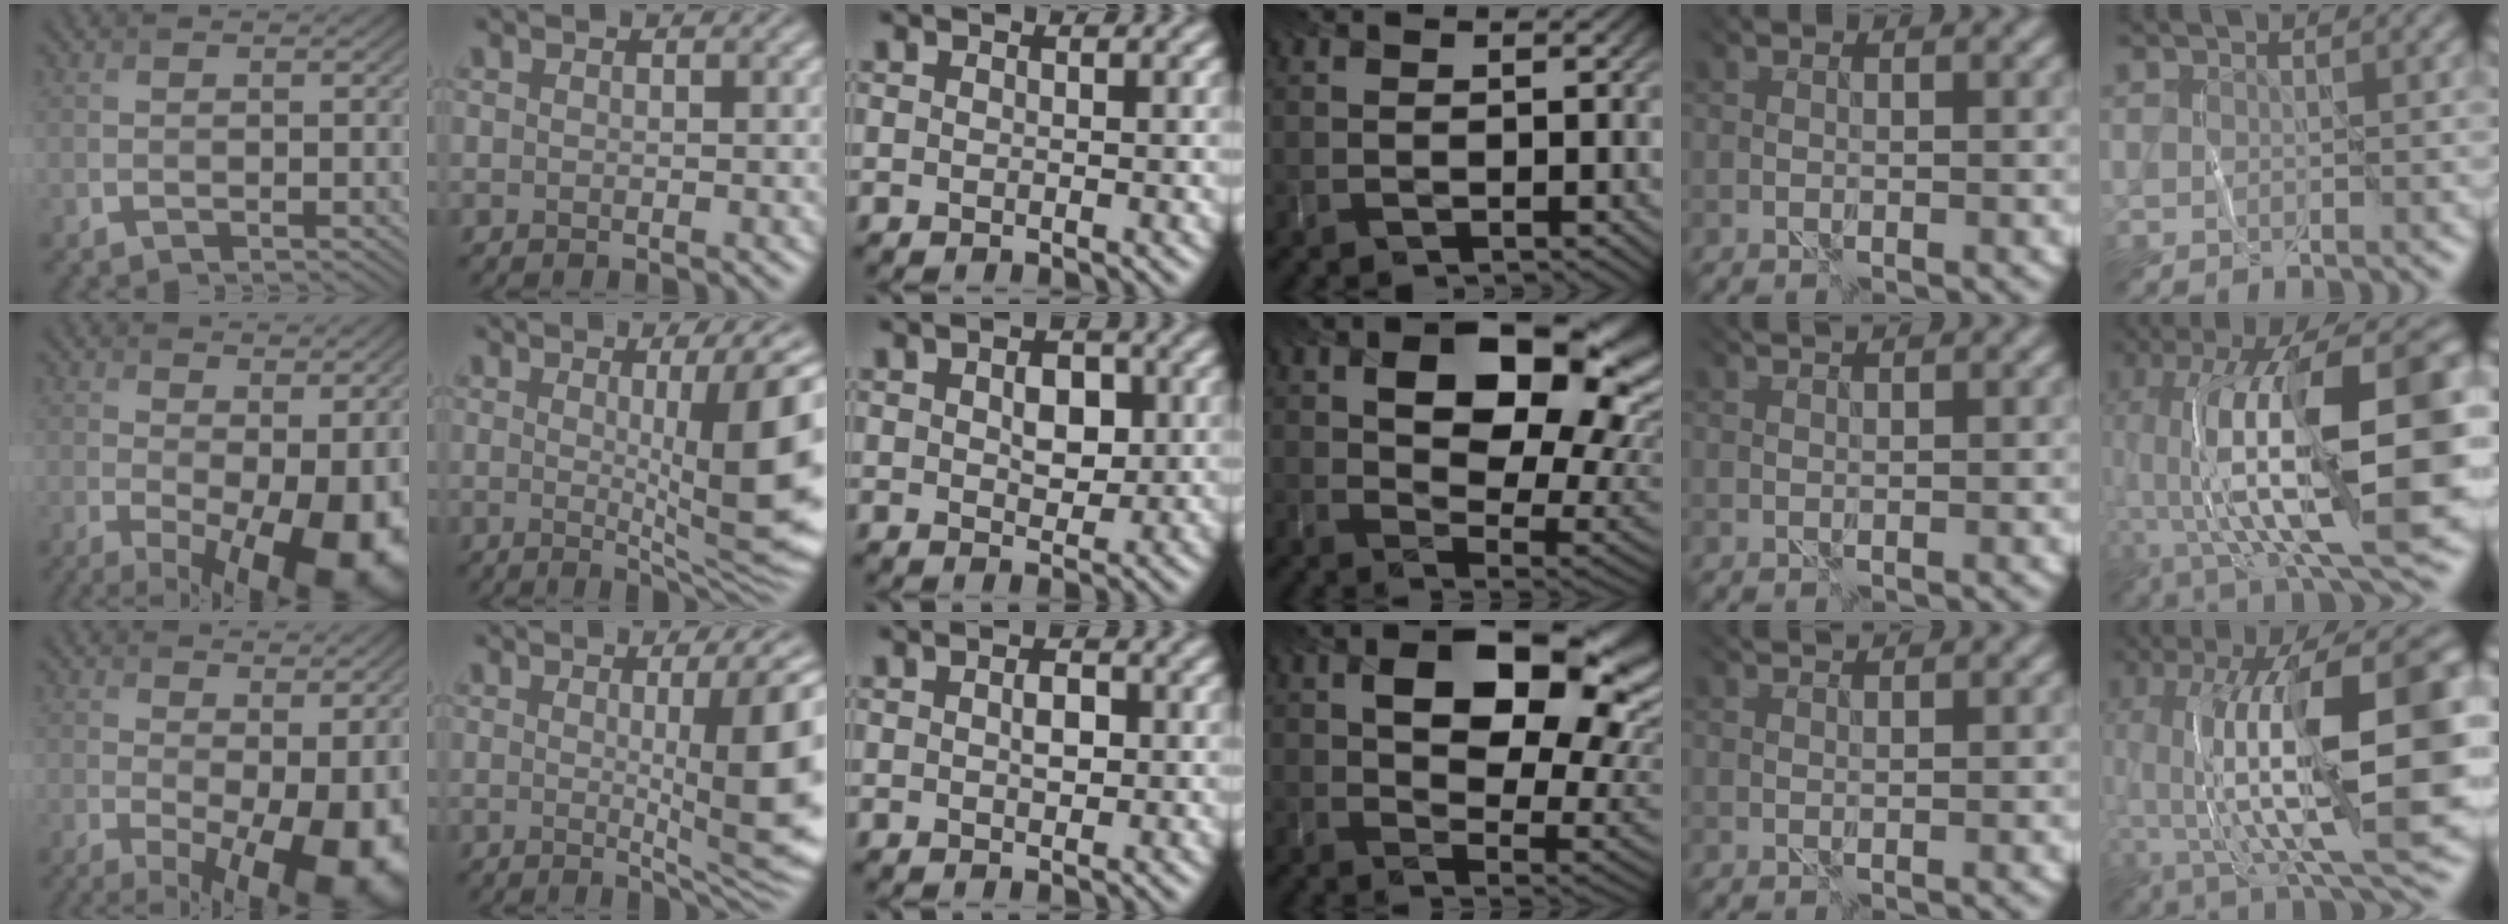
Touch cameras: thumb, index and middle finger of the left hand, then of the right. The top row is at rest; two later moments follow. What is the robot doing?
{"motion": "wrap", "object": "string"}